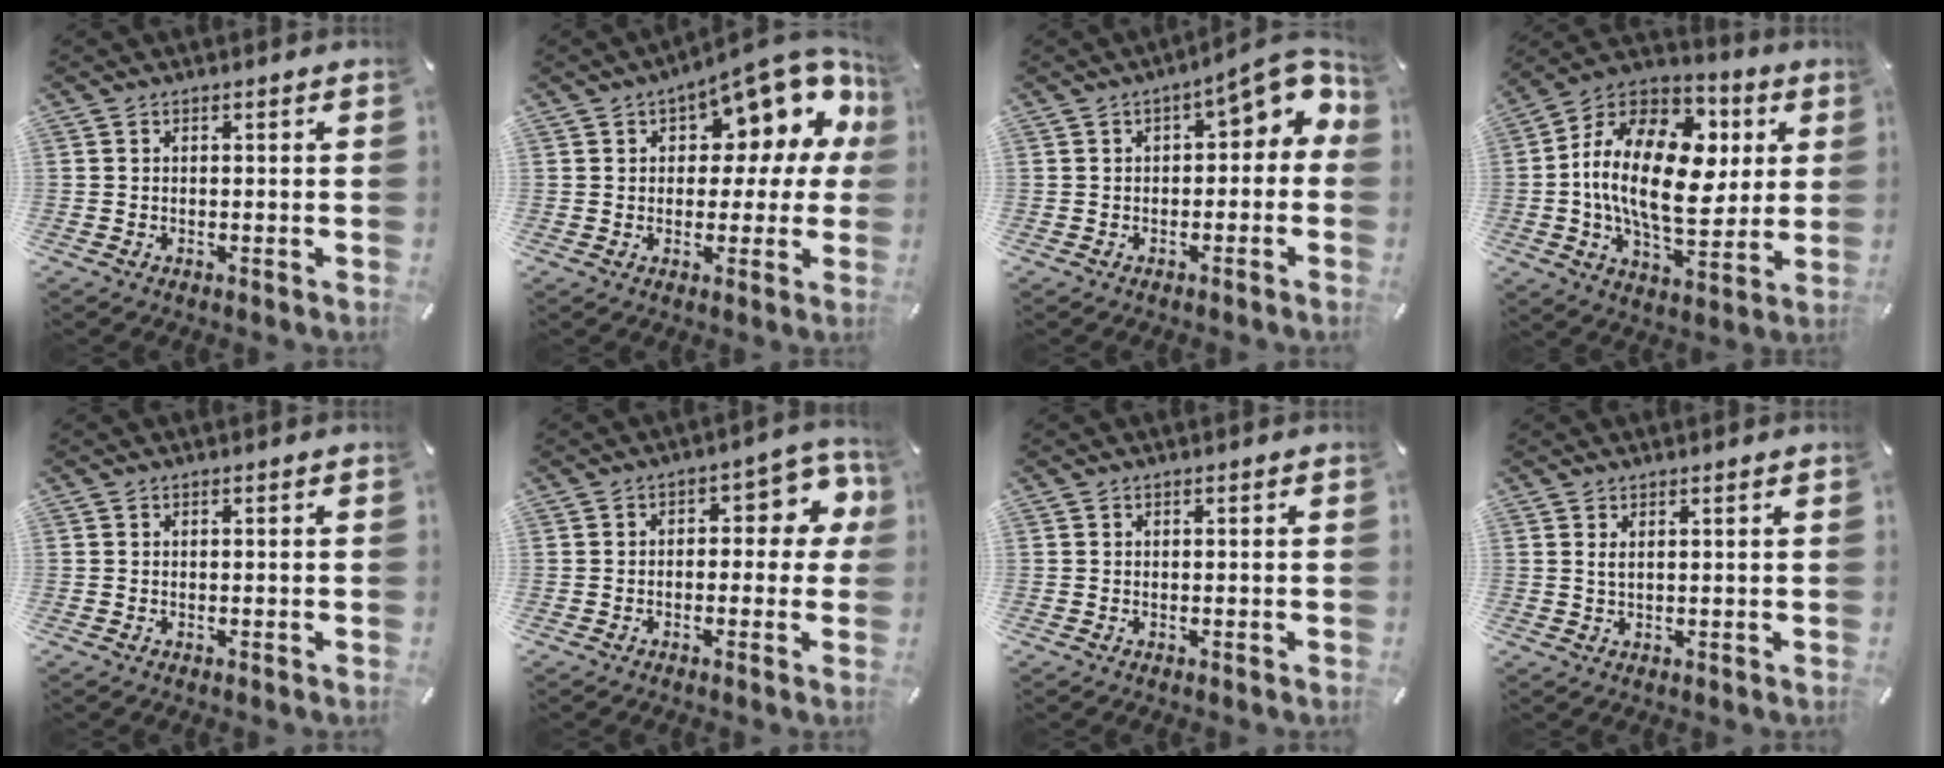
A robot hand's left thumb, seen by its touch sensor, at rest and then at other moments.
{"total": 15.0, "force": [8.5, 7.1, 10.1], "torque": [-0.137, -0.060, 0.142]}
{"total": 8.7, "force": [3.4, 3.8, 7.1], "torque": [-0.091, -0.027, 0.051]}
{"total": 23.4, "force": [2.6, 14.1, 18.5], "torque": [-0.353, -0.012, 0.042]}
{"total": 0.0}
{"total": 8.6, "force": [1.3, 4.6, 7.1], "torque": [-0.087, -0.012, 0.016]}
{"total": 0.0}
{"total": 1.8, "force": [1.0, 0.1, 1.5], "torque": [-0.031, -0.001, 0.017]}